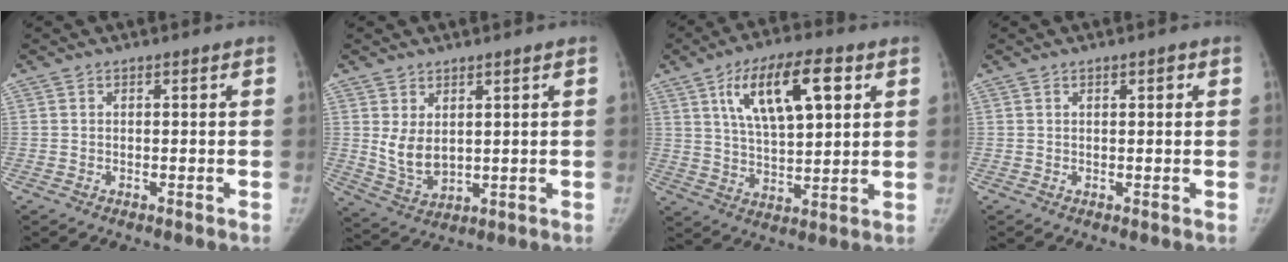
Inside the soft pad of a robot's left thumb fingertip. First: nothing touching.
{"total": 7.2, "force": [2.0, 4.2, 5.5], "torque": [-0.090, -0.023, 0.058]}
{"total": 15.5, "force": [6.3, 6.3, 12.7], "torque": [-0.191, -0.014, 0.109]}
{"total": 1.4, "force": [0.6, 0.5, 1.2], "torque": [-0.014, 0.001, 0.008]}